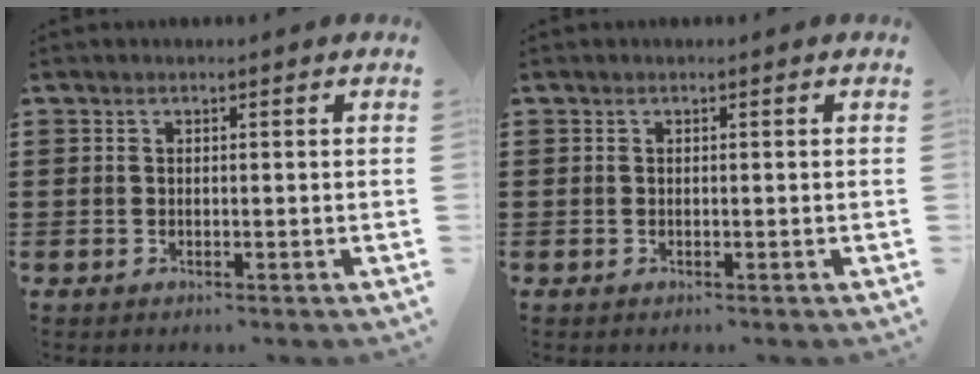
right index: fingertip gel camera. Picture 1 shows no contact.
{"total": 0.0}